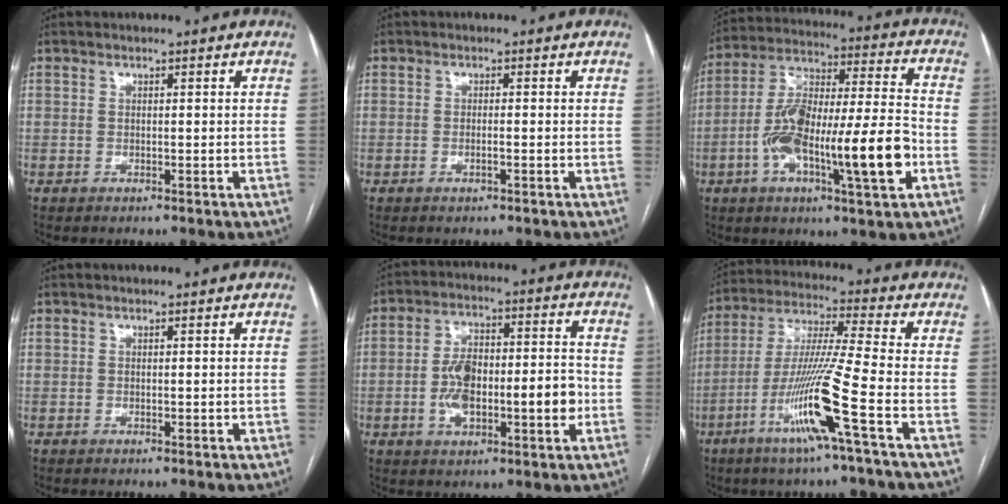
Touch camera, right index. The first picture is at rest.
{"total": 1.0, "force": [-0.4, 0.1, 0.9], "torque": [-0.020, 0.000, -0.006]}
{"total": 19.7, "force": [-5.8, 3.0, 18.6], "torque": [-0.323, 0.010, -0.093]}
{"total": 0.5, "force": [0.0, 0.3, 0.5], "torque": [-0.010, 0.001, 0.003]}
{"total": 13.3, "force": [-2.5, 4.8, 12.1], "torque": [-0.207, 0.029, -0.033]}
{"total": 14.2, "force": [-5.9, -1.9, 12.8], "torque": [-0.255, -0.018, -0.118]}